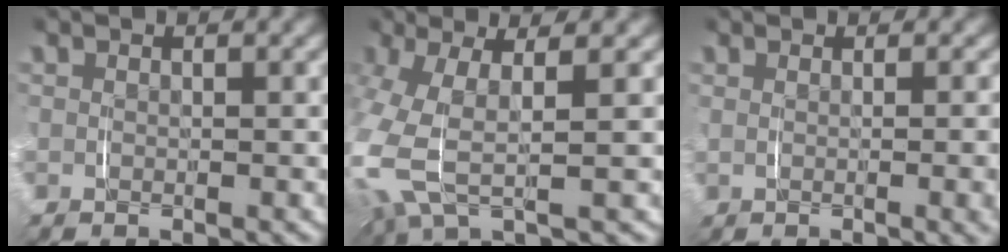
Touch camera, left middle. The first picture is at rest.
{"total": 8.9, "force": [0.2, 5.9, 6.7], "torque": [-0.171, -0.006, 0.001]}
{"total": 3.1, "force": [0.4, 0.4, 3.0], "torque": [-0.031, 0.007, 0.004]}